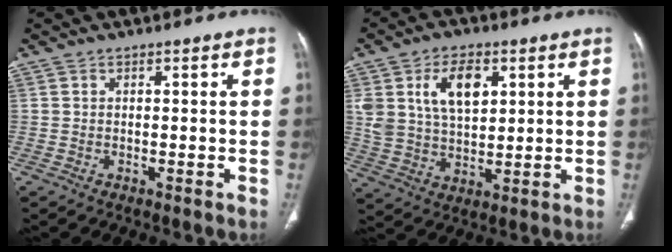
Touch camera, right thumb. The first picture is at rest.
{"total": 11.5, "force": [4.2, 6.9, 8.2], "torque": [-0.130, -0.010, 0.085]}